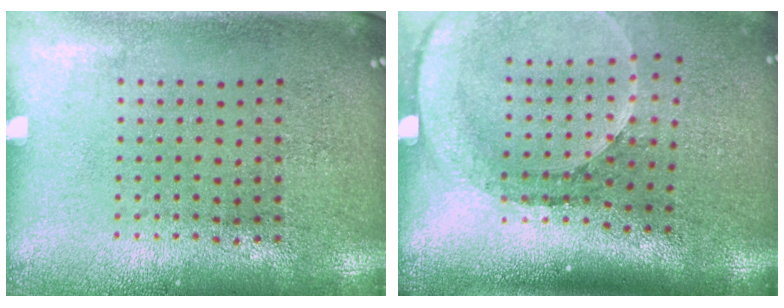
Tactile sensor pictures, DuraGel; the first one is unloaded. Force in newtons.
{"total": 2.6, "press": 1.8, "slide": 1.9}